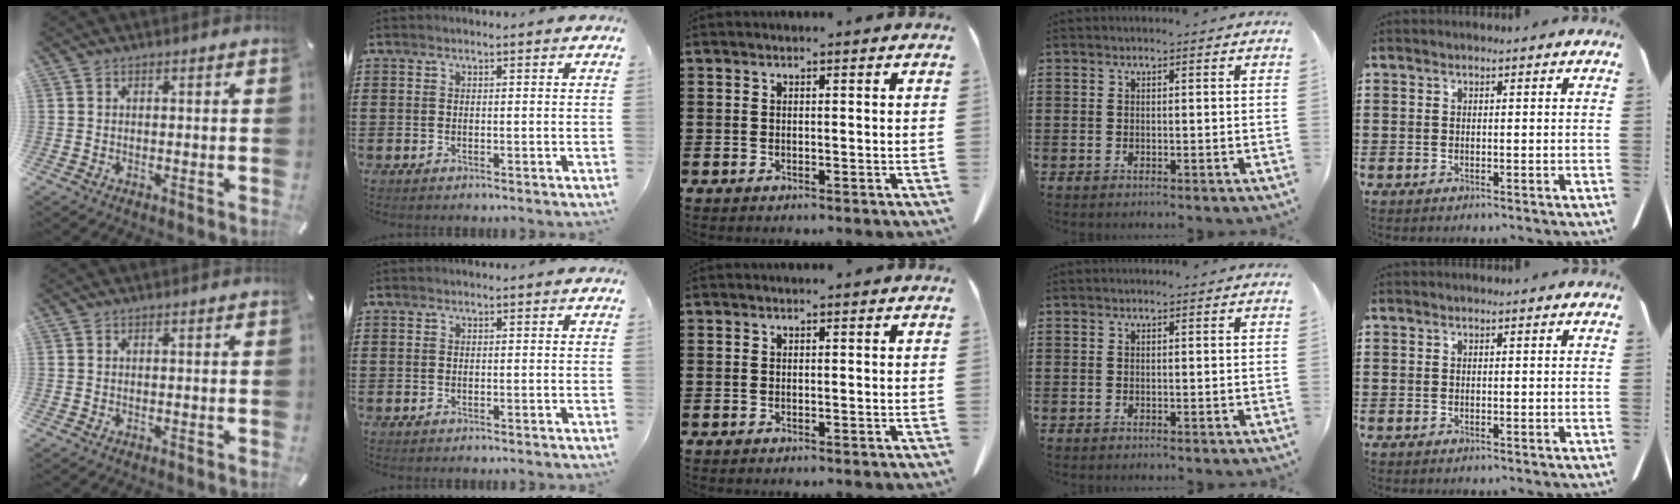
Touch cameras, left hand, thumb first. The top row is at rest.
{}